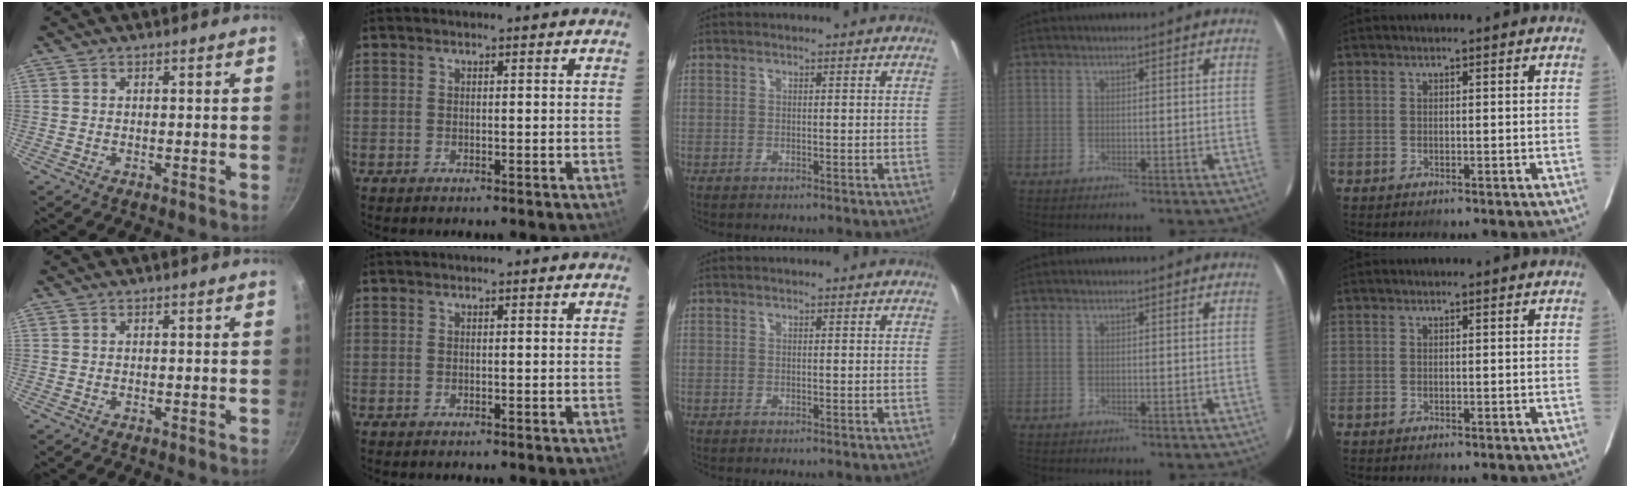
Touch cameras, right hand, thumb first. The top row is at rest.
{}